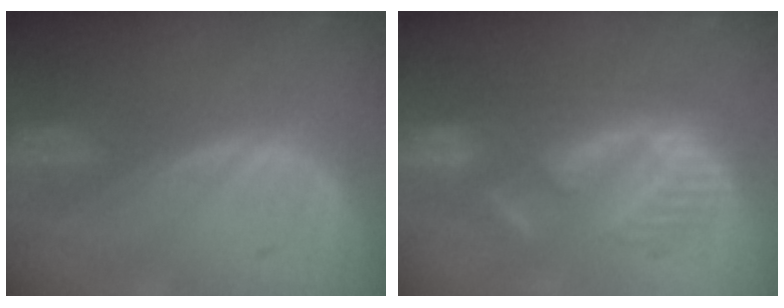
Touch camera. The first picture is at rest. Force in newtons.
{"total": 8.6, "press": 8.5, "slide": 1.4}